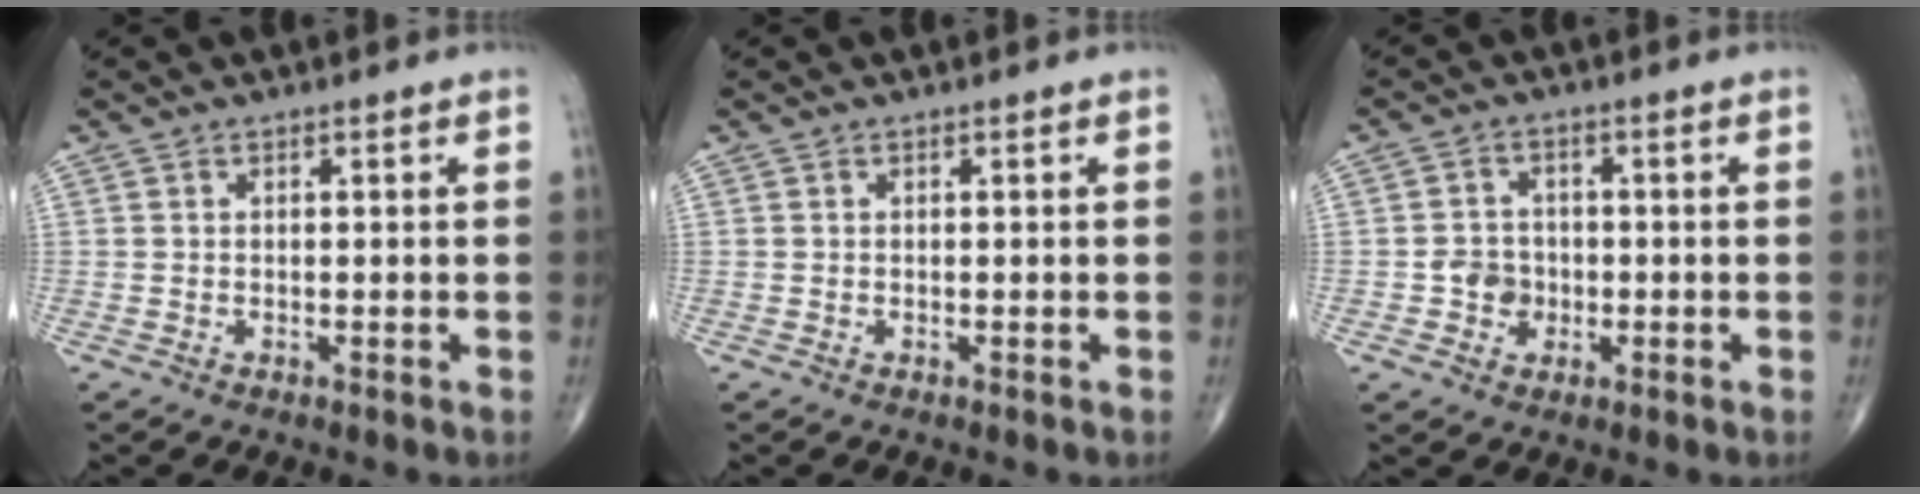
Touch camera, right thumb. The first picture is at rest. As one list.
[{"total": 0.0}, {"total": 4.3, "force": [-1.0, 3.8, 1.7], "torque": [-0.004, 0.009, -0.022]}]